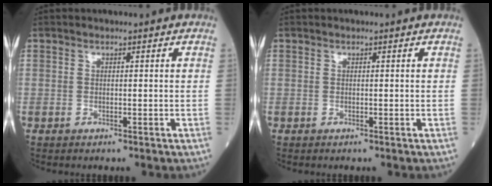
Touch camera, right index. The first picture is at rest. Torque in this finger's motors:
{"motor_torque": [0.00, 0.00, 0.00, -0.01]}